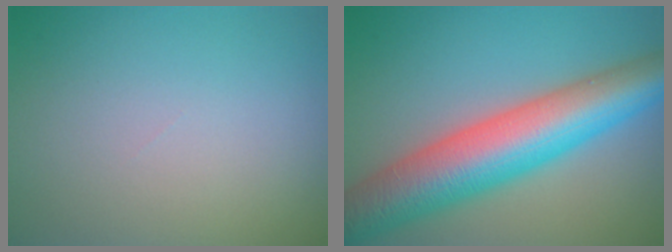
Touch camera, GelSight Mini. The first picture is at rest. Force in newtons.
{"total": 11.4, "press": 11.4, "slide": 0.3}